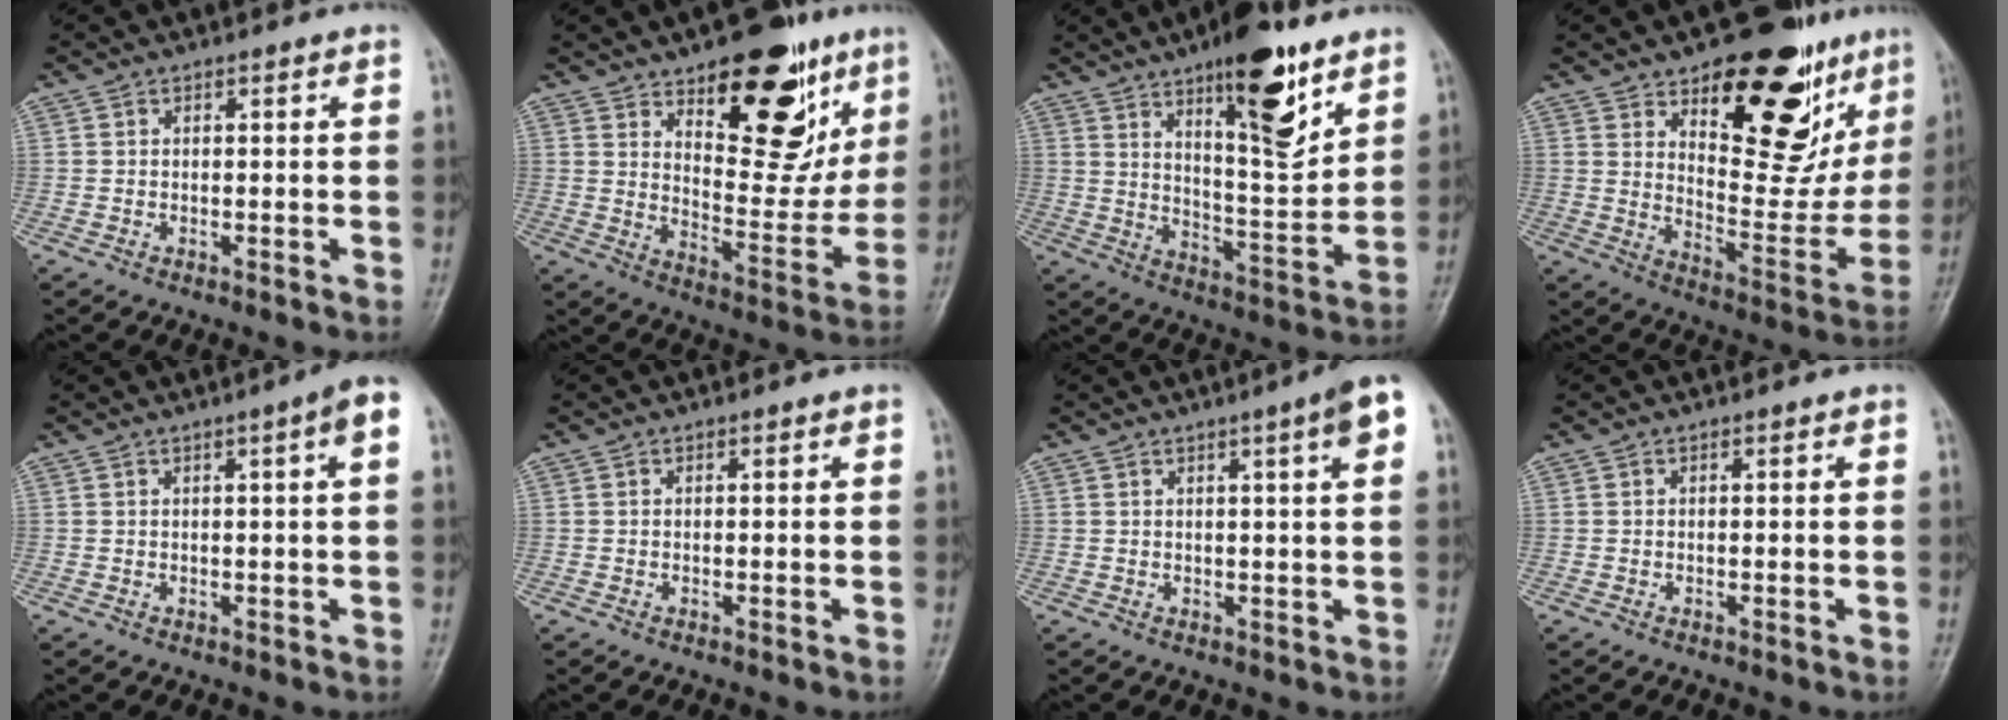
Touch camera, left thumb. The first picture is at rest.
{"total": 21.3, "force": [11.4, 9.8, 15.1], "torque": [-0.151, -0.062, 0.175]}
{"total": 16.5, "force": [9.8, 5.2, 12.2], "torque": [-0.153, -0.060, 0.157]}
{"total": 24.9, "force": [13.9, 11.4, 17.3], "torque": [-0.181, -0.065, 0.206]}
{"total": 4.2, "force": [1.3, -0.1, 4.0], "torque": [-0.054, 0.002, 0.017]}
{"total": 0.0}
{"total": 6.0, "force": [2.5, 0.1, 5.5], "torque": [-0.075, 0.000, 0.032]}
{"total": 0.0}